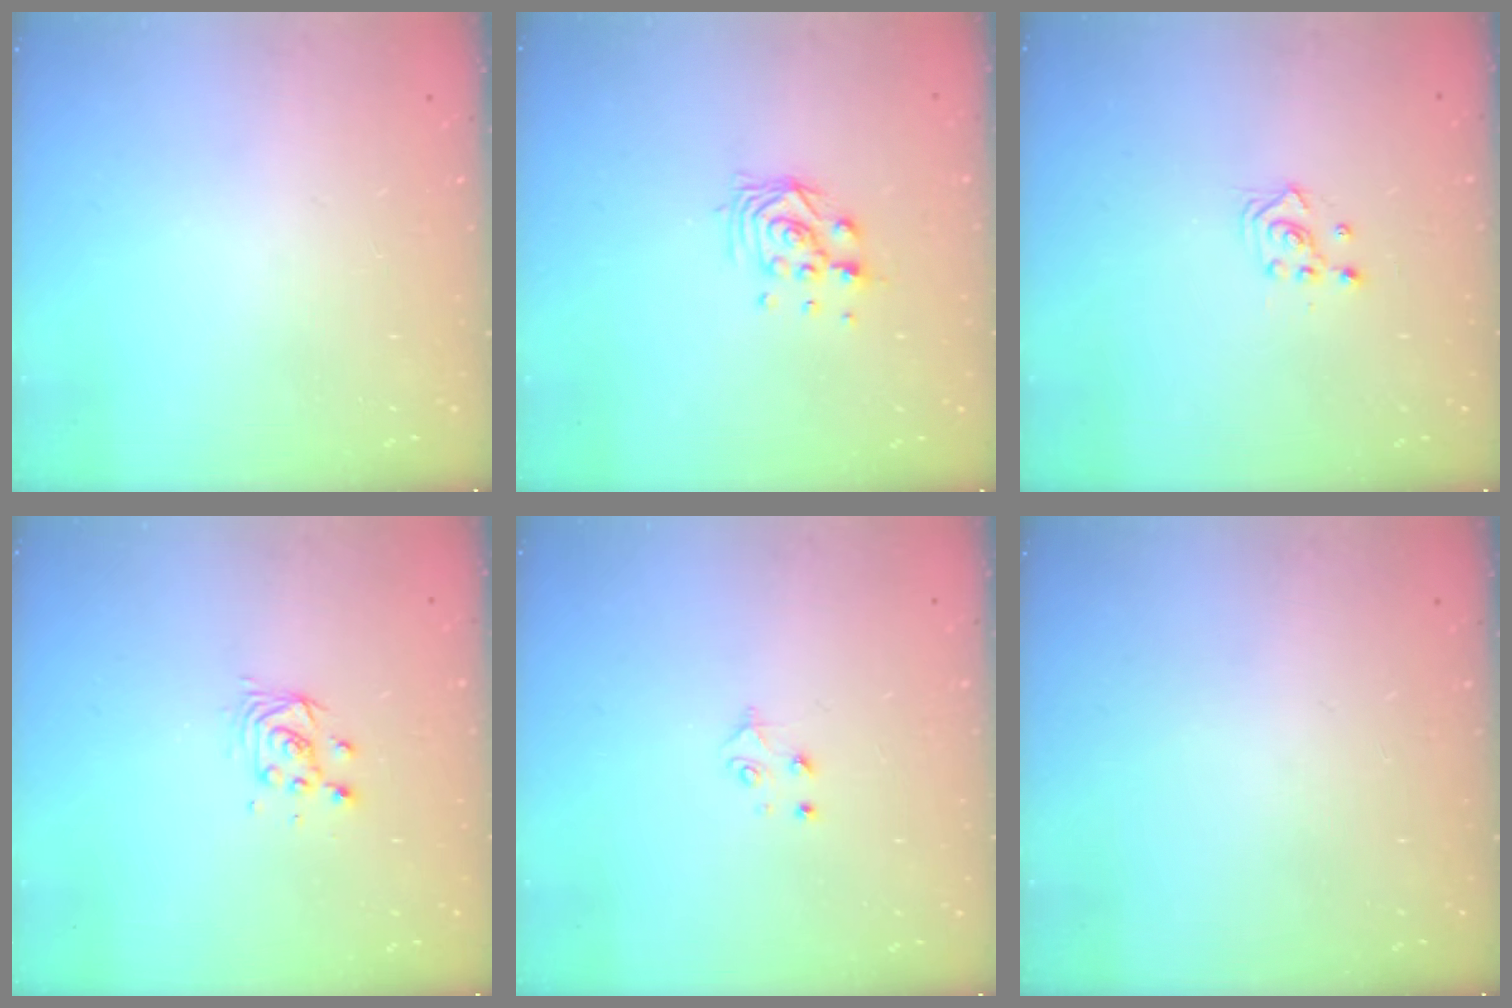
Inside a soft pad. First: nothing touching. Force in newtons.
{"total": 6.6, "press": 6.5, "slide": 0.5}
{"total": 2.5, "press": 2.5, "slide": 0.3}
{"total": 4.1, "press": 4.1, "slide": 0.3}
{"total": 4.0, "press": 3.9, "slide": 0.4}
{"total": 0.0}